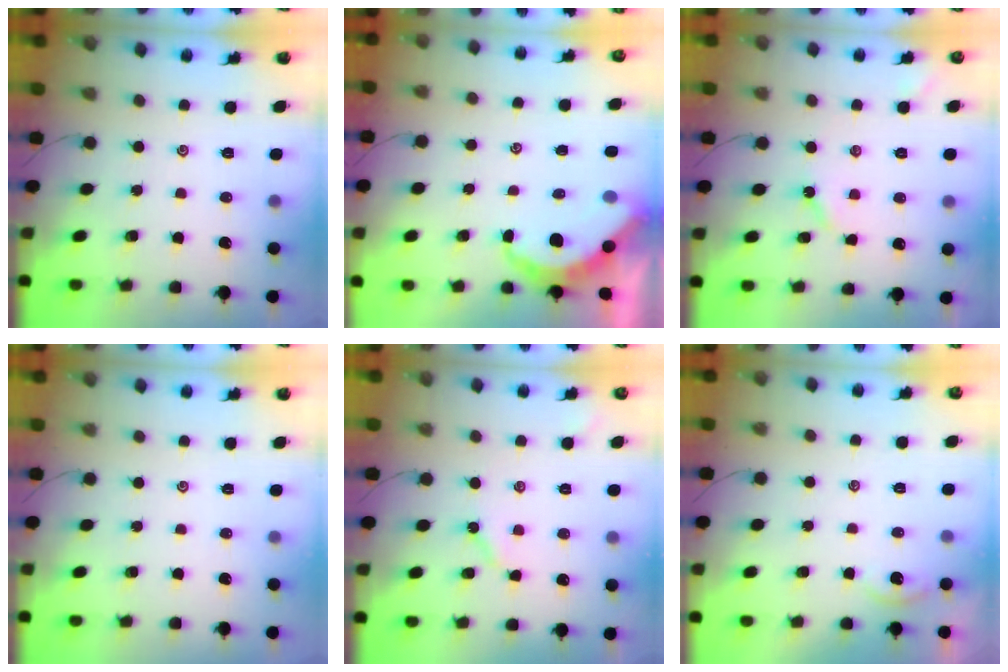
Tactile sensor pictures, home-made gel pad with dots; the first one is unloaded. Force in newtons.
{"total": 5.1, "press": 5.0, "slide": 0.5}
{"total": 4.2, "press": 4.1, "slide": 0.8}
{"total": 0.0}
{"total": 3.9, "press": 3.9, "slide": 0.3}
{"total": 0.6, "press": 0.6, "slide": 0.2}